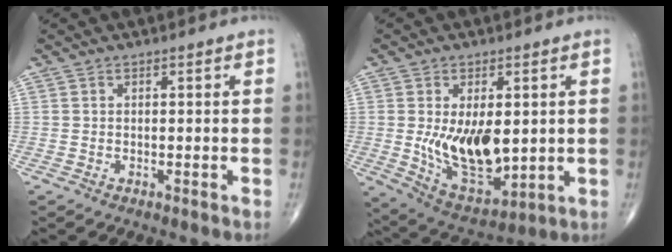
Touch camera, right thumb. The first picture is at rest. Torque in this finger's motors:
{"motor_torque": [0.34, 0.35, 1.09, 0.44, 0.13]}